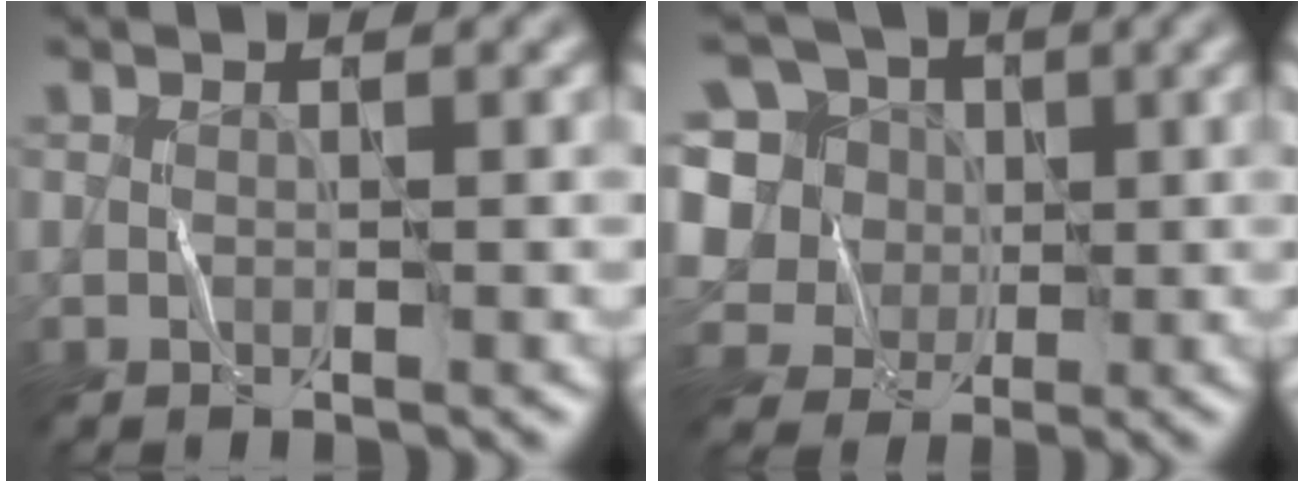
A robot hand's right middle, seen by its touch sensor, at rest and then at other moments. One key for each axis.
{"total": 10.0, "fx": 2.6, "fy": 8.6, "fz": 4.3, "tx": -0.113, "ty": 0.035, "tz": 0.027}